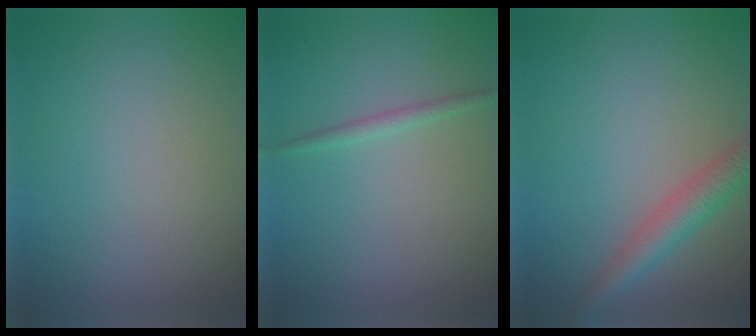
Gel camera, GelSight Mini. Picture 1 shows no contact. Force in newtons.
{"total": 1.1, "press": 1.1, "slide": 0.1}
{"total": 3.7, "press": 3.7, "slide": 0.2}